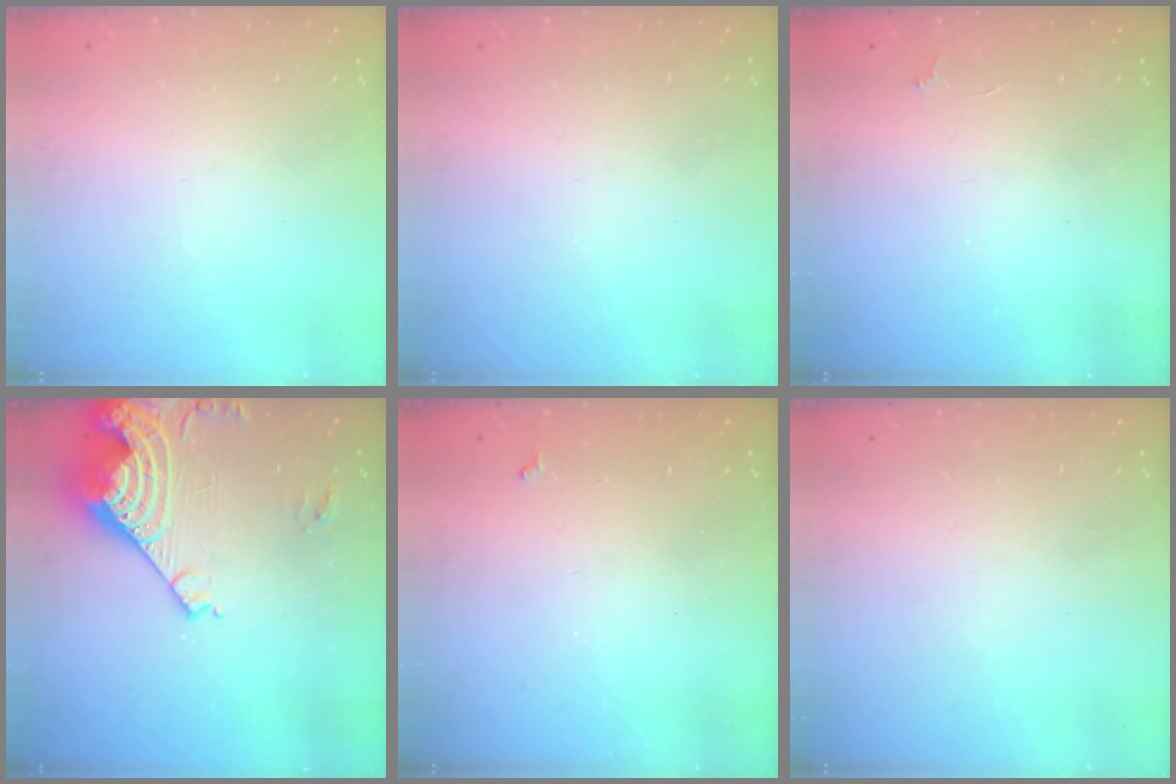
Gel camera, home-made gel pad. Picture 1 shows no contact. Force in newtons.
{"total": 0.0}
{"total": 2.1, "press": 2.0, "slide": 0.4}
{"total": 16.5, "press": 16.5, "slide": 1.7}
{"total": 3.0, "press": 2.9, "slide": 0.5}
{"total": 0.0}